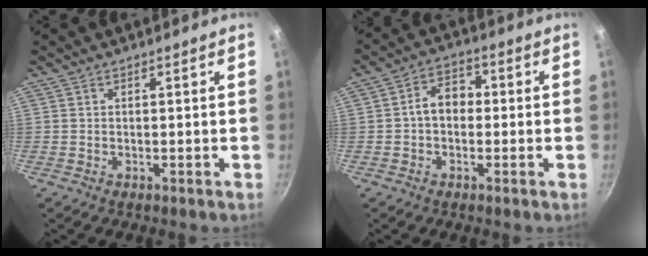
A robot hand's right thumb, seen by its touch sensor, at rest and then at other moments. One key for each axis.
{"total": 5.9, "fx": -0.3, "fy": 4.4, "fz": 4.0, "tx": -0.036, "ty": 0.022, "tz": -0.016}